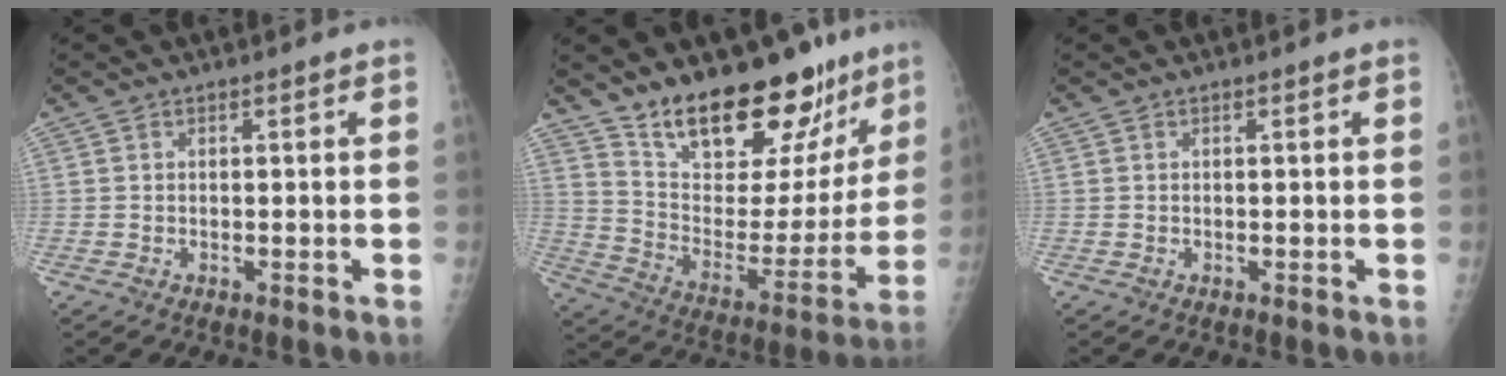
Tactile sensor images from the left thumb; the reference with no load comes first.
{"total": 23.9, "force": [18.1, 10.1, 11.9], "torque": [-0.134, -0.109, 0.284]}
{"total": 0.0}